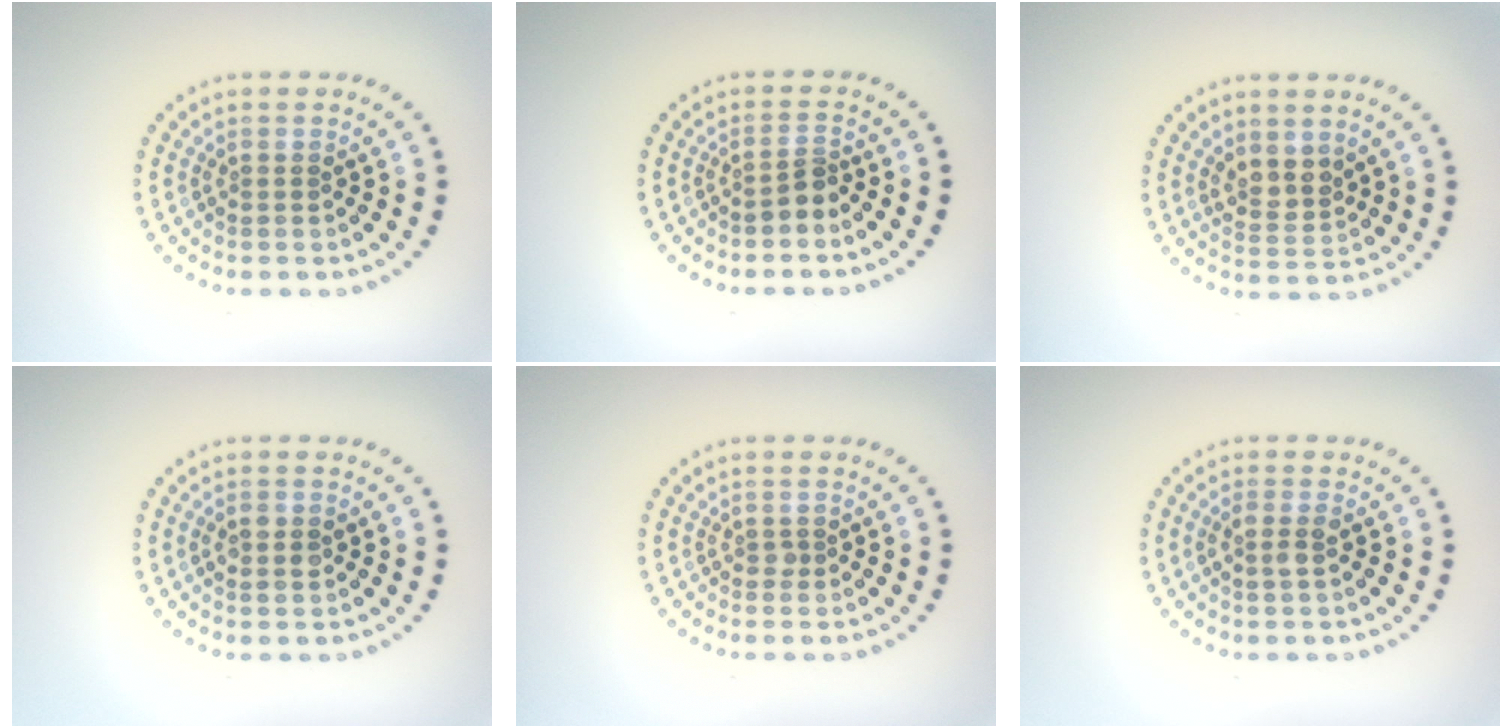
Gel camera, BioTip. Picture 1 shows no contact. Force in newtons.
{"total": 1.6, "press": 1.2, "slide": 1.1}
{"total": 2.3, "press": 1.9, "slide": 1.3}
{"total": 1.3, "press": 1.3, "slide": 0.1}
{"total": 0.7, "press": 0.5, "slide": 0.5}
{"total": 1.5, "press": 1.4, "slide": 0.5}